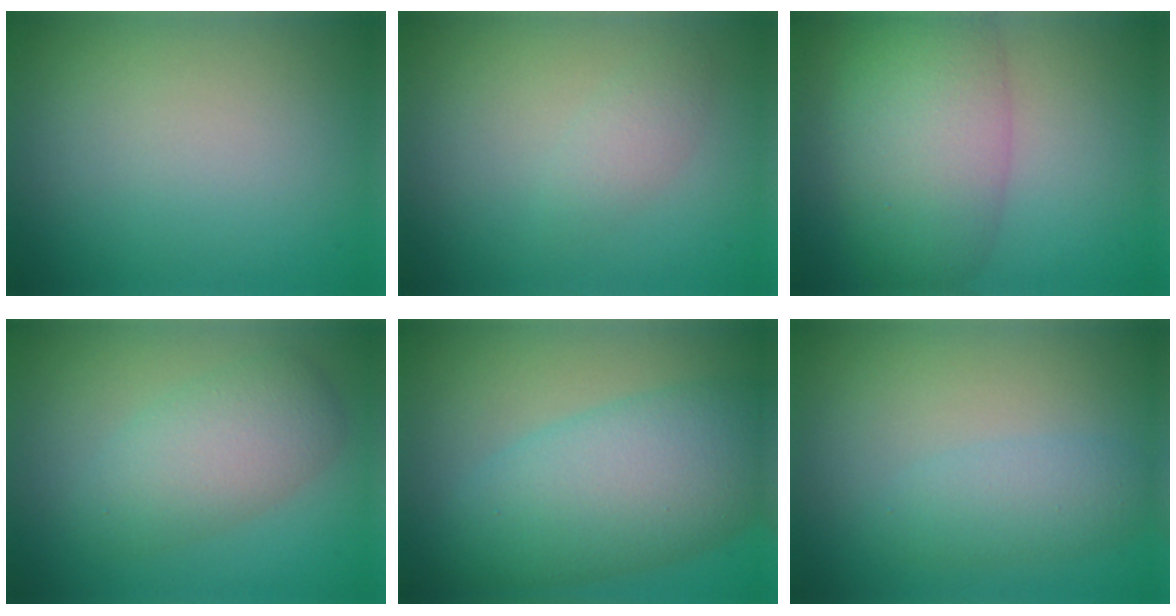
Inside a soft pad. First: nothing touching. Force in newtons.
{"total": 1.4, "press": 1.4, "slide": 0.1}
{"total": 7.7, "press": 7.6, "slide": 0.6}
{"total": 4.5, "press": 4.5, "slide": 0.1}
{"total": 8.4, "press": 8.4, "slide": 0.3}
{"total": 2.4, "press": 2.4, "slide": 0.2}